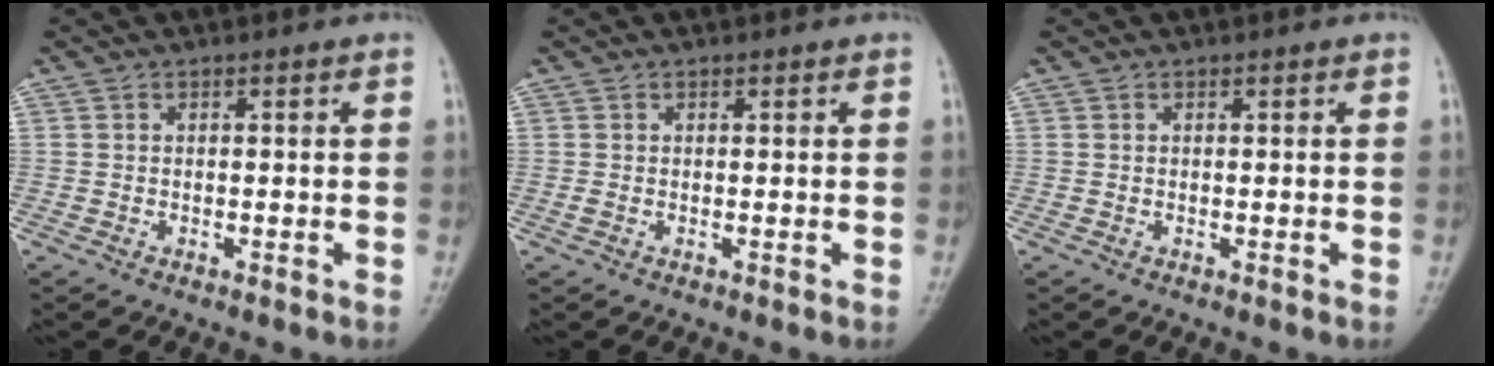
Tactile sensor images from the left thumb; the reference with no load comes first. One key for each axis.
{"total": 0.6, "fx": -0.2, "fy": 0.4, "fz": 0.5, "tx": -0.016, "ty": -0.002, "tz": -0.004}
{"total": 0.0}